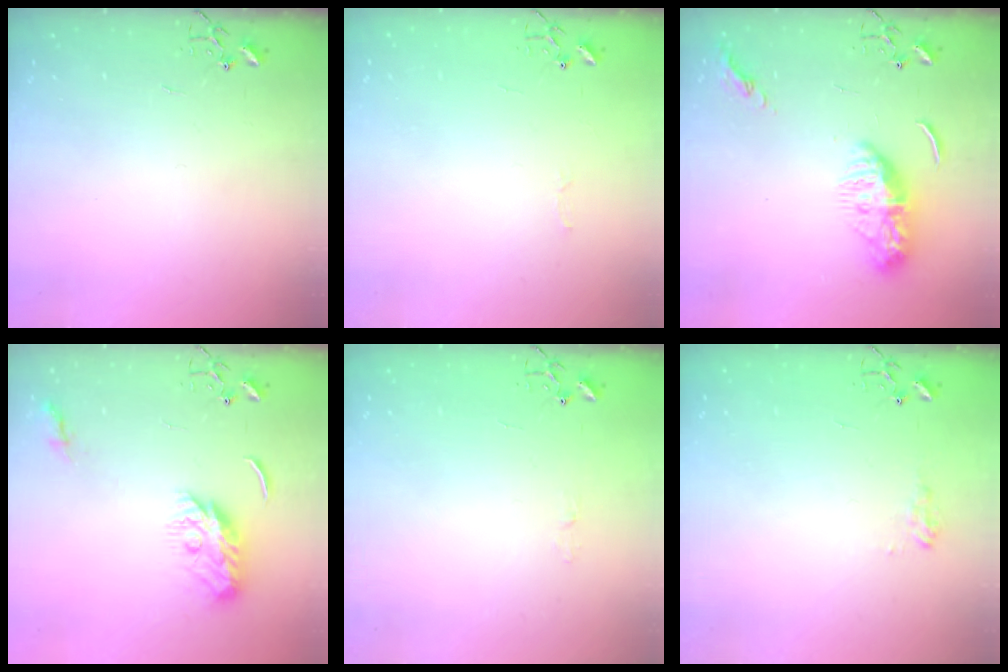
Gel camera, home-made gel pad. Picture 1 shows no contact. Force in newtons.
{"total": 2.5, "press": 2.5, "slide": 0.4}
{"total": 11.4, "press": 11.3, "slide": 0.9}
{"total": 10.2, "press": 10.2, "slide": 0.1}
{"total": 3.6, "press": 3.6, "slide": 0.4}
{"total": 7.8, "press": 7.8, "slide": 0.7}